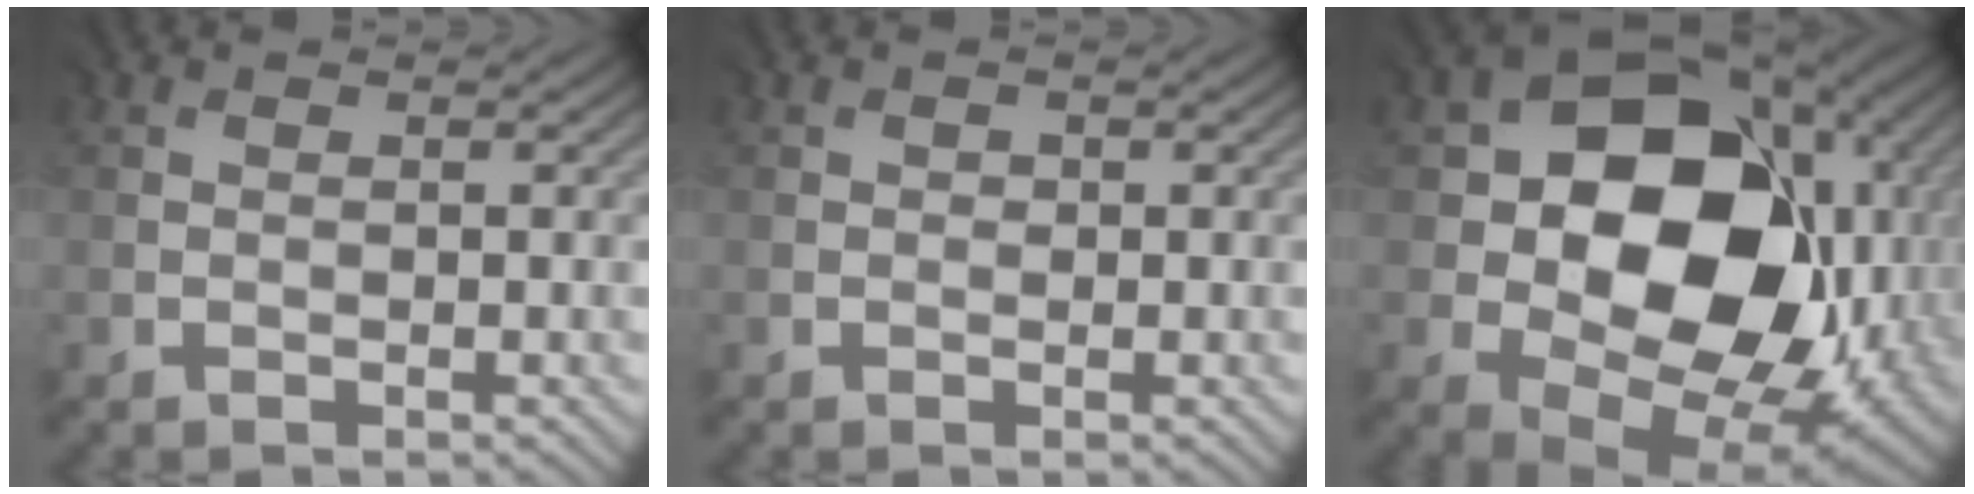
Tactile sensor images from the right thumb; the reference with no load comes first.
{"total": 0.6, "force": [0.1, 0.6, 0.2], "torque": [-0.001, -0.002, 0.000]}
{"total": 18.3, "force": [0.8, 13.5, 12.4], "torque": [-0.206, -0.038, 0.031]}